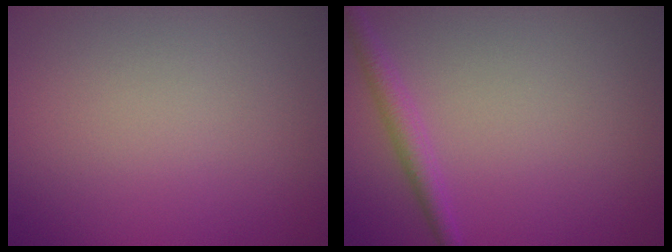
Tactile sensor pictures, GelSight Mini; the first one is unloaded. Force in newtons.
{"total": 2.0, "press": 2.0, "slide": 0.1}